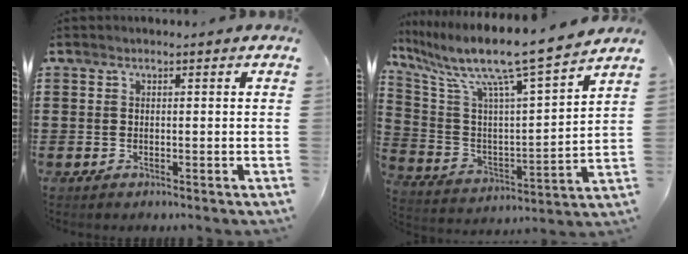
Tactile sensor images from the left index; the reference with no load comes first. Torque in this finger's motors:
{"motor_torque": [1.47, -0.67, 0.40, 0.21]}